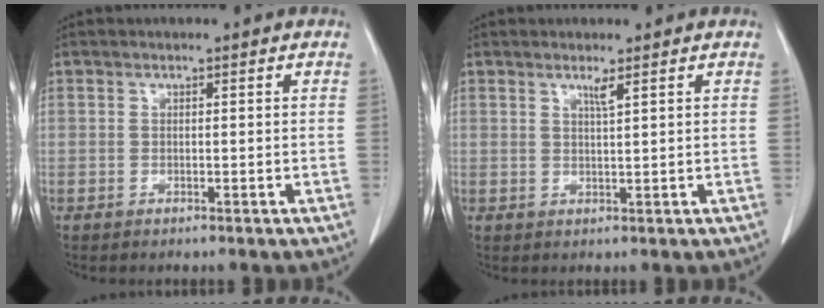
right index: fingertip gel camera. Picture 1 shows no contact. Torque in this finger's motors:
{"motor_torque": [0.04, 0.07, 0.05, 0.03]}